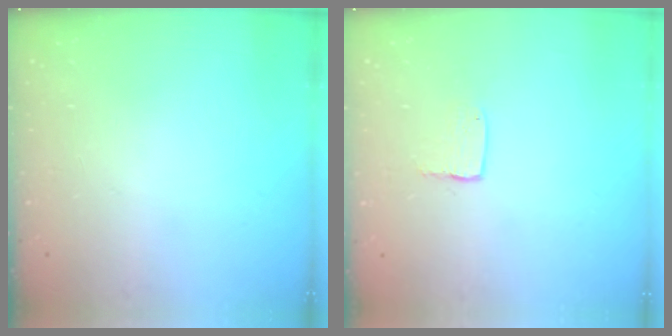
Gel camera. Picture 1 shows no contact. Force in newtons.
{"total": 3.4, "press": 3.4, "slide": 0.2}